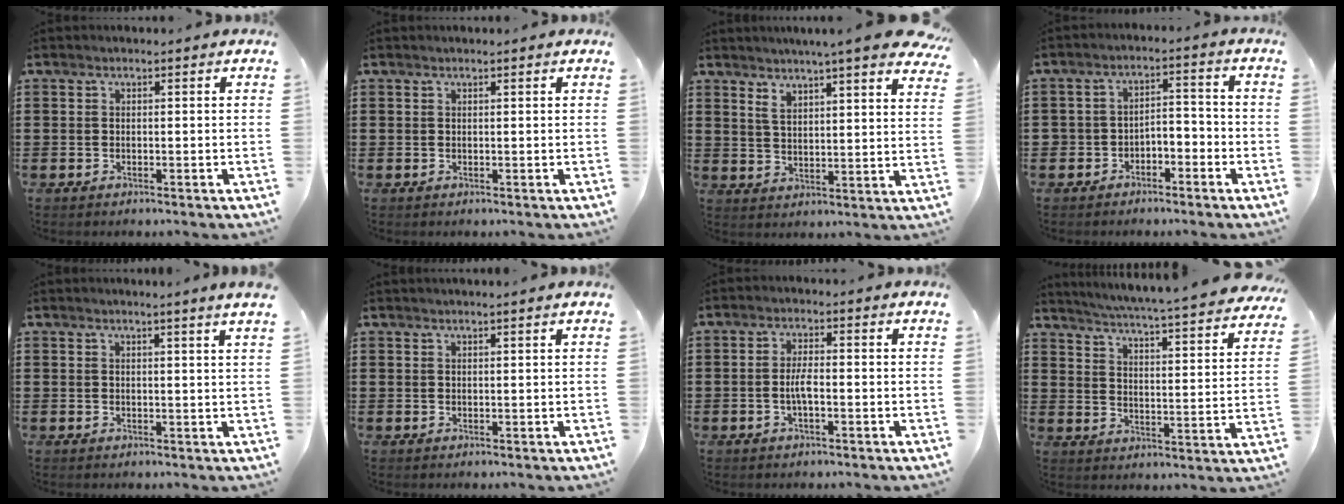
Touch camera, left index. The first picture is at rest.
{"total": 0.0}
{"total": 5.5, "force": [4.6, 0.3, 3.0], "torque": [-0.069, -0.021, 0.076]}
{"total": 3.5, "force": [-3.1, 1.3, 0.7], "torque": [-0.017, 0.009, -0.067]}
{"total": 1.8, "force": [1.4, -0.8, 0.8], "torque": [-0.014, -0.007, 0.025]}
{"total": 1.0, "force": [0.9, -0.1, 0.5], "torque": [-0.009, -0.002, 0.017]}
{"total": 3.1, "force": [-0.8, 0.8, 2.9], "torque": [-0.066, -0.002, -0.021]}
{"total": 4.3, "force": [3.9, -0.9, 1.5], "torque": [-0.052, -0.043, 0.057]}